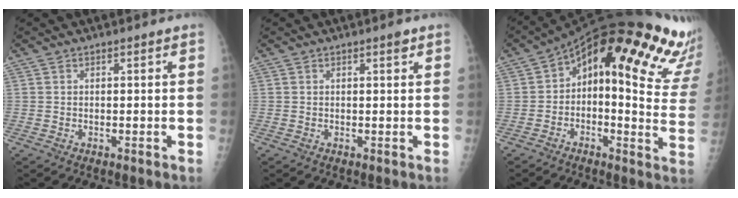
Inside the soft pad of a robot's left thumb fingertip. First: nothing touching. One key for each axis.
{"total": 1.0, "fx": 0.7, "fy": 0.2, "fz": 0.8, "tx": -0.011, "ty": -0.002, "tz": 0.009}
{"total": 25.6, "fx": 14.1, "fy": 8.9, "fz": 19.4, "tx": -0.214, "ty": -0.002, "tz": 0.165}